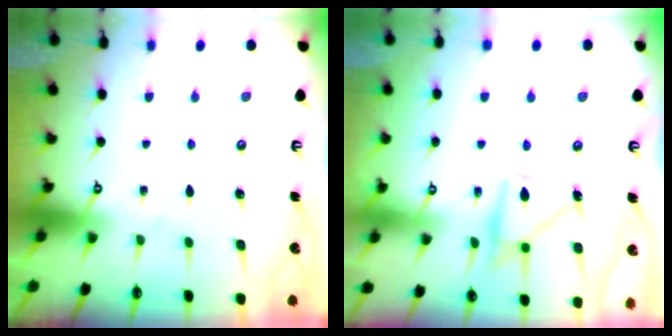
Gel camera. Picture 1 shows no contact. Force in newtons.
{"total": 13.8, "press": 13.8, "slide": 1.2}